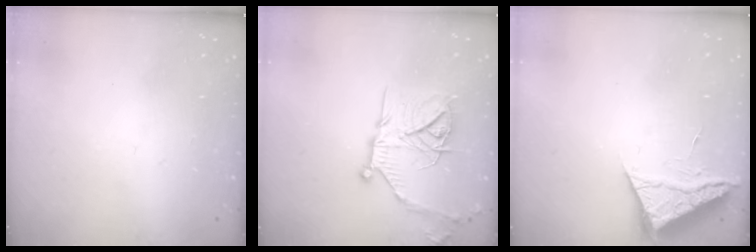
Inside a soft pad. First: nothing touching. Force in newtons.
{"total": 19.5, "press": 19.4, "slide": 1.7}
{"total": 5.4, "press": 5.4, "slide": 0.8}